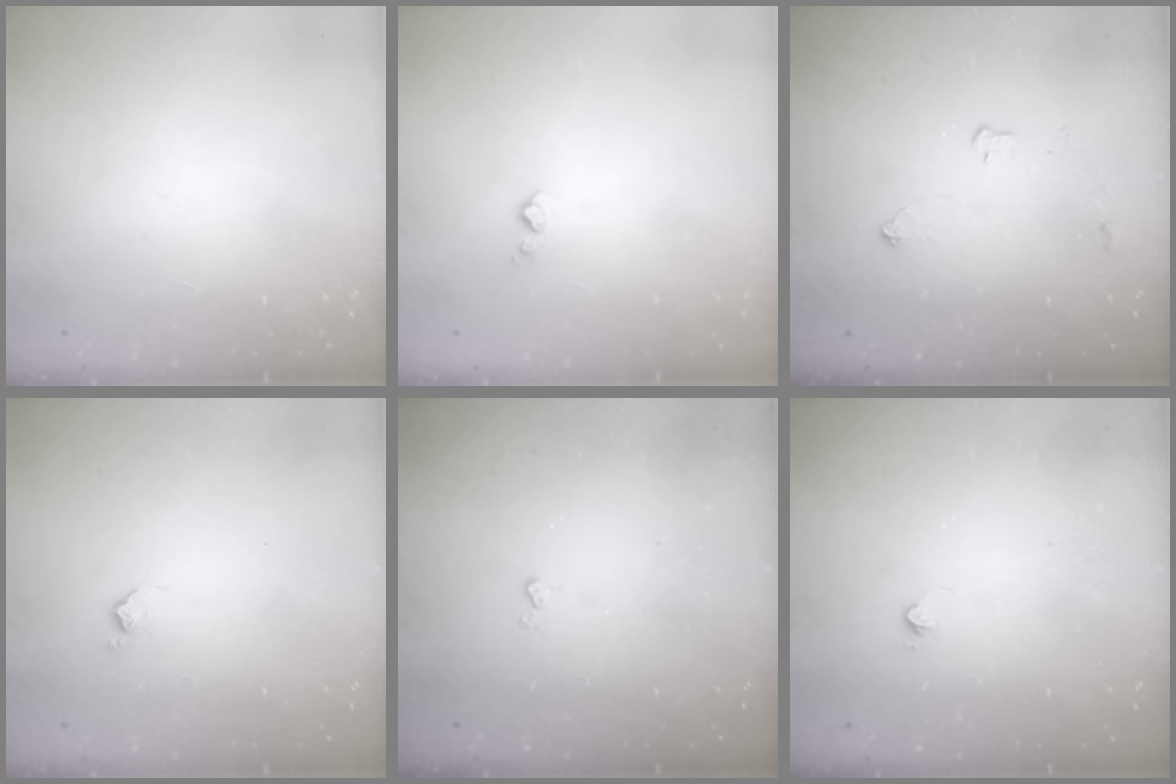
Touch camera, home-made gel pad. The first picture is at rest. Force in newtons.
{"total": 4.3, "press": 4.2, "slide": 0.7}
{"total": 3.6, "press": 3.5, "slide": 0.5}
{"total": 5.0, "press": 5.0, "slide": 0.7}
{"total": 3.0, "press": 3.0, "slide": 0.5}
{"total": 2.7, "press": 2.7, "slide": 0.5}